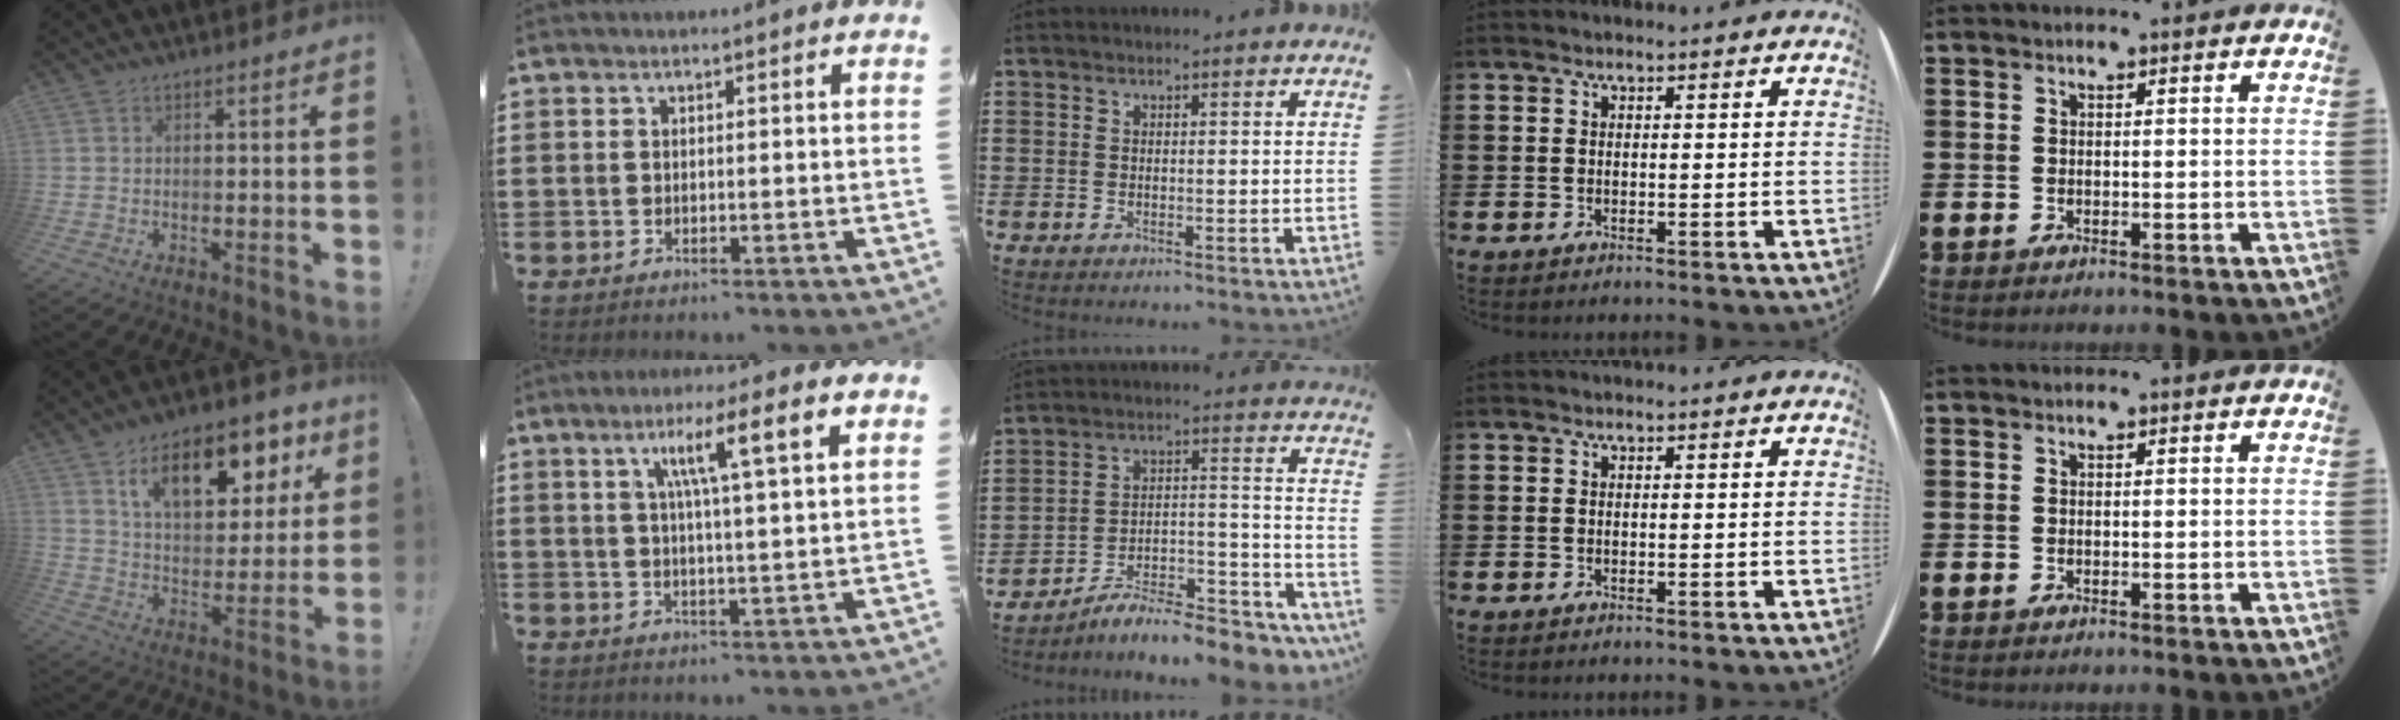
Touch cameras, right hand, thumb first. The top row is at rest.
{"thumb": {"total": 16.4, "force": [8.7, 8.7, 10.8], "torque": [-0.155, -0.042, 0.144]}, "index": {"total": 7.7, "force": [3.1, 0.1, 7.1], "torque": [-0.138, 0.001, 0.045]}, "middle": {"total": 8.0, "force": [-7.3, 1.2, 2.8], "torque": [-0.037, 0.012, -0.141]}}